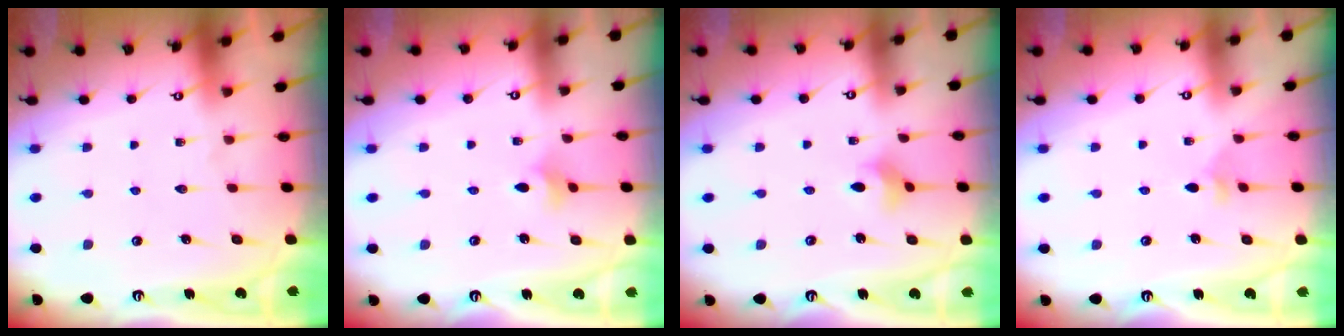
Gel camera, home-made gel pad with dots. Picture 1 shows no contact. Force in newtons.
{"total": 3.2, "press": 3.1, "slide": 0.7}
{"total": 3.6, "press": 3.6, "slide": 0.7}
{"total": 3.0, "press": 2.9, "slide": 0.9}